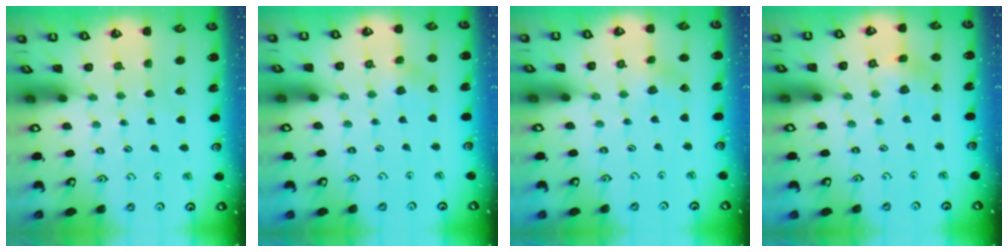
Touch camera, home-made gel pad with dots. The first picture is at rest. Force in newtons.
{"total": 3.4, "press": 3.4, "slide": 0.4}
{"total": 1.8, "press": 1.8, "slide": 0.4}
{"total": 2.5, "press": 2.5, "slide": 0.3}